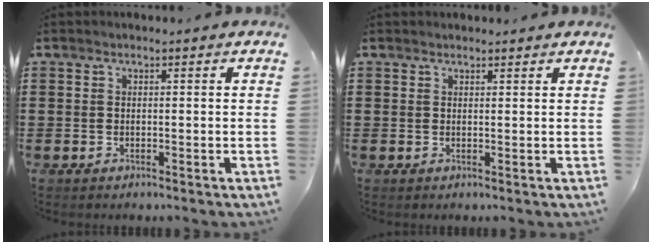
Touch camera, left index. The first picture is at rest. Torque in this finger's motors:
{"motor_torque": [1.04, -1.10, -0.06, -0.01]}